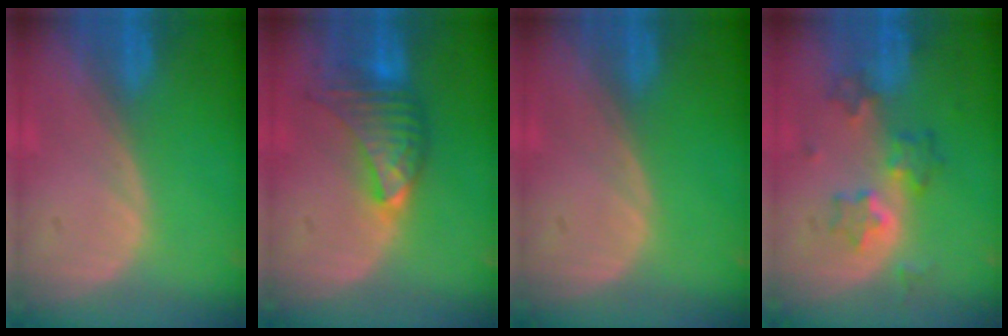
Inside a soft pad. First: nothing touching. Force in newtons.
{"total": 7.0, "press": 7.0, "slide": 0.6}
{"total": 0.0}
{"total": 6.0, "press": 5.8, "slide": 1.8}